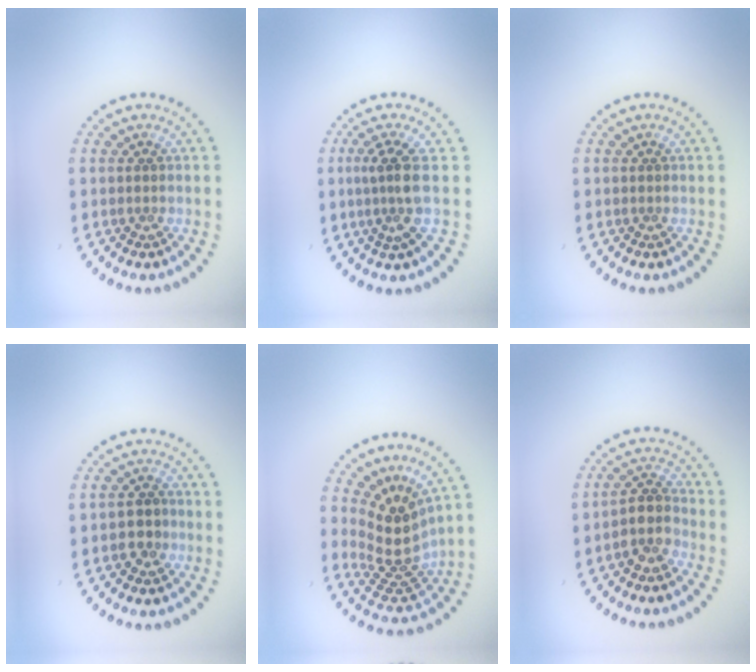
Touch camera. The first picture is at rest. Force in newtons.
{"total": 2.8, "press": 2.1, "slide": 1.9}
{"total": 0.0}
{"total": 1.9, "press": 1.8, "slide": 0.5}
{"total": 4.4, "press": 3.1, "slide": 3.1}
{"total": 2.8, "press": 2.4, "slide": 1.5}